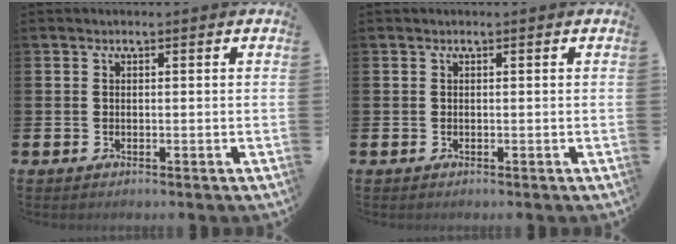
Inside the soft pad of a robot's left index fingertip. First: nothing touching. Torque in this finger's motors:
{"motor_torque": [-0.18, 0.18, 0.00, 0.00]}